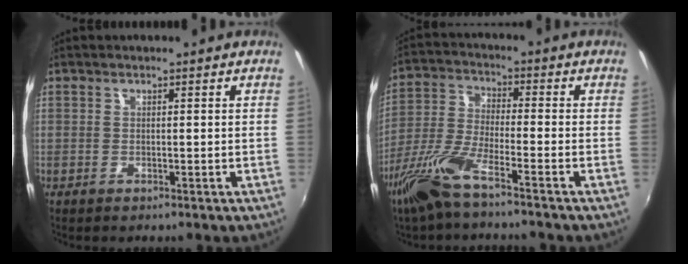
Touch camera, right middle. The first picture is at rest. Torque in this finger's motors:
{"motor_torque": [0.94, -1.15, 0.43, 0.12]}